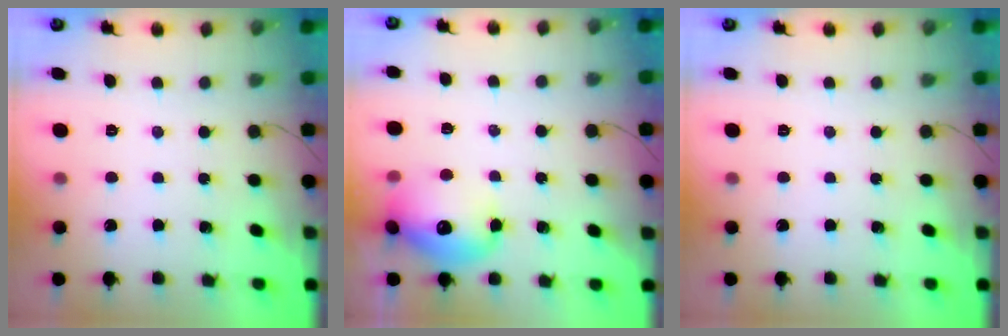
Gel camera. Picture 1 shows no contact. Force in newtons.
{"total": 14.2, "press": 13.8, "slide": 3.2}
{"total": 0.0}